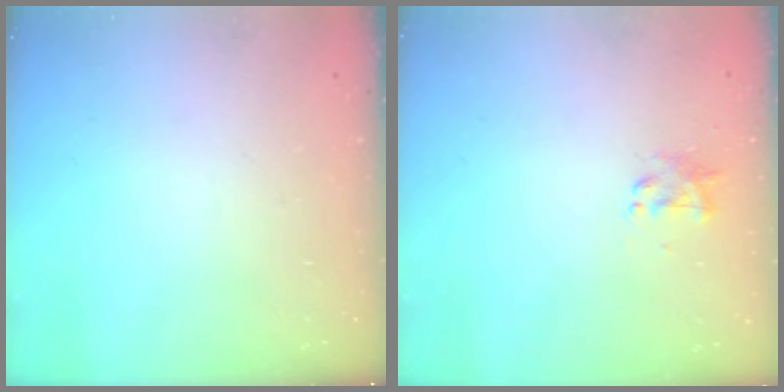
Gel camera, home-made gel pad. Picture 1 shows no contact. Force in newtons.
{"total": 2.2, "press": 2.2, "slide": 0.4}